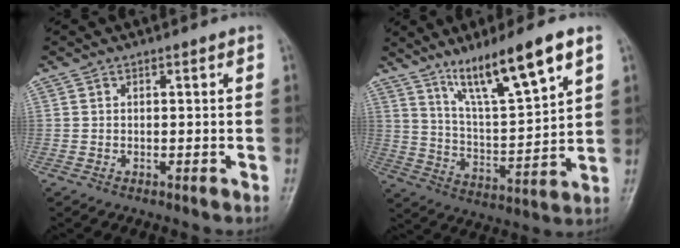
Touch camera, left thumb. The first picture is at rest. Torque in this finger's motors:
{"motor_torque": [0.83, 0.79, 1.45, -1.33, 0.12]}